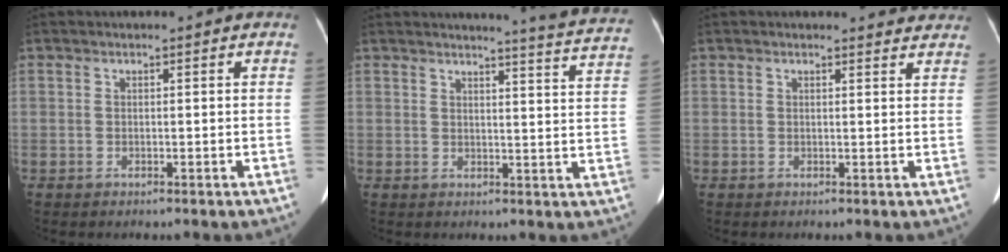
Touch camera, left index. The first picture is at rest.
{"total": 11.4, "force": [11.0, -1.3, 2.6], "torque": [-0.031, -0.071, 0.105]}
{"total": 3.6, "force": [3.6, 0.5, 0.2], "torque": [-0.005, -0.008, 0.027]}